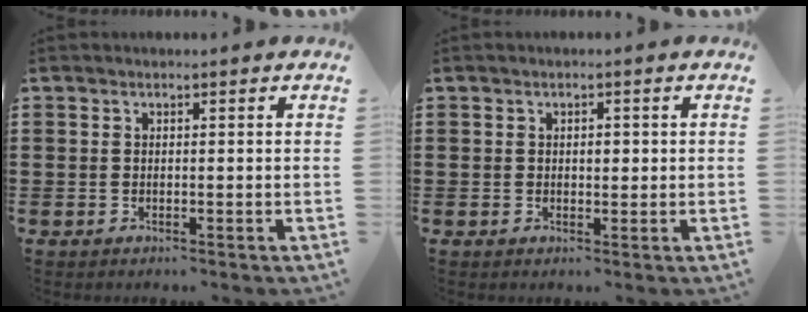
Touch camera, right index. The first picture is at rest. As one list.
[{"total": 1.4, "force": [0.1, 0.8, 1.1], "torque": [-0.015, 0.003, -0.002]}]